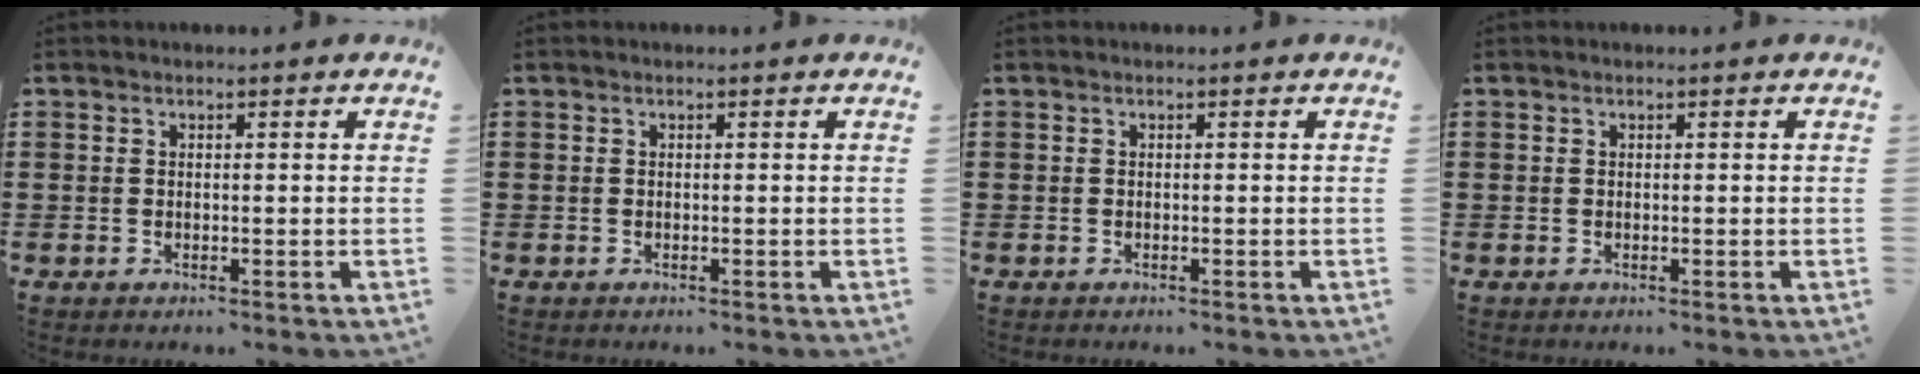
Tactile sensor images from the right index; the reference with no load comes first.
{"total": 0.0}
{"total": 0.0}
{"total": 0.0}